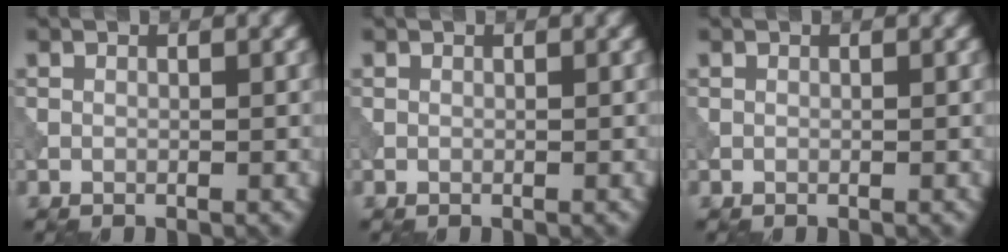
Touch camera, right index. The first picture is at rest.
{"total": 0.0}
{"total": 0.0}